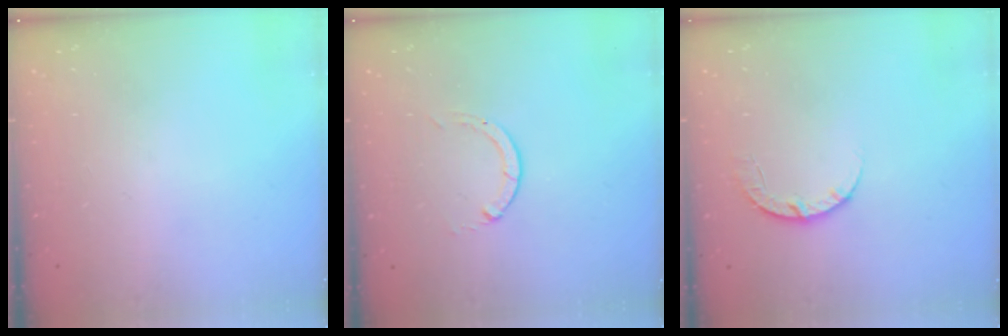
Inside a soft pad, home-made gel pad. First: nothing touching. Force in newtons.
{"total": 0.0}
{"total": 4.6, "press": 4.5, "slide": 0.7}